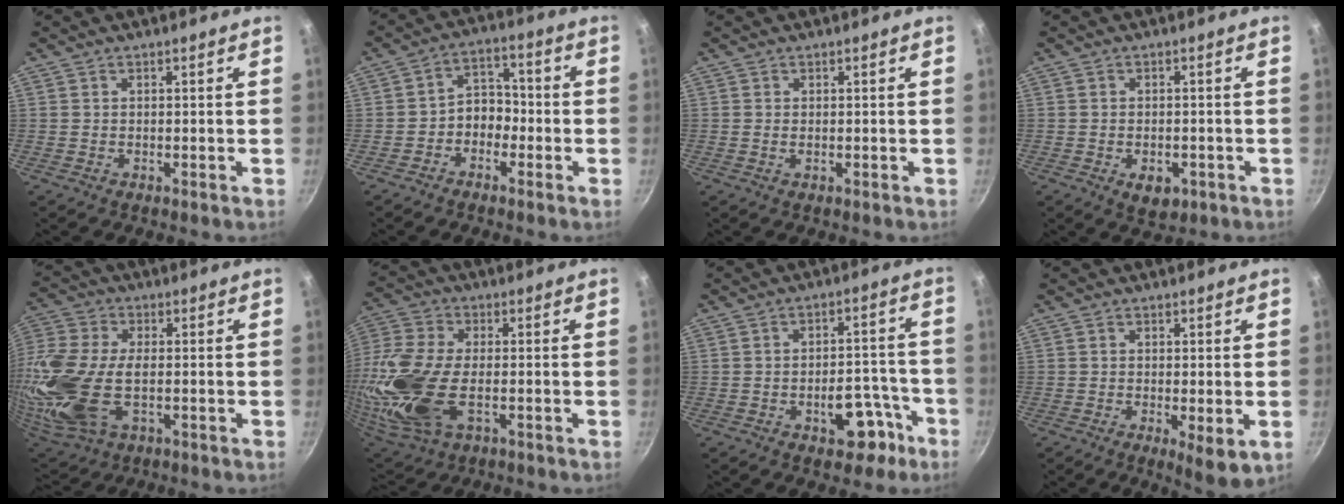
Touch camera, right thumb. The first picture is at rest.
{"total": 6.2, "force": [-2.1, 4.8, 3.4], "torque": [-0.023, 0.036, -0.050]}
{"total": 0.0}
{"total": 4.4, "force": [-1.7, 2.7, 3.0], "torque": [-0.035, 0.008, -0.018]}
{"total": 24.9, "force": [-3.7, 14.0, 20.3], "torque": [-0.536, -0.021, -0.056]}
{"total": 22.9, "force": [-4.2, 12.1, 19.0], "torque": [-0.485, -0.016, -0.067]}
{"total": 9.1, "force": [-4.7, 5.0, 5.9], "torque": [-0.052, 0.052, -0.059]}
{"total": 5.4, "force": [-1.4, 1.5, 5.0], "torque": [-0.083, -0.018, -0.020]}